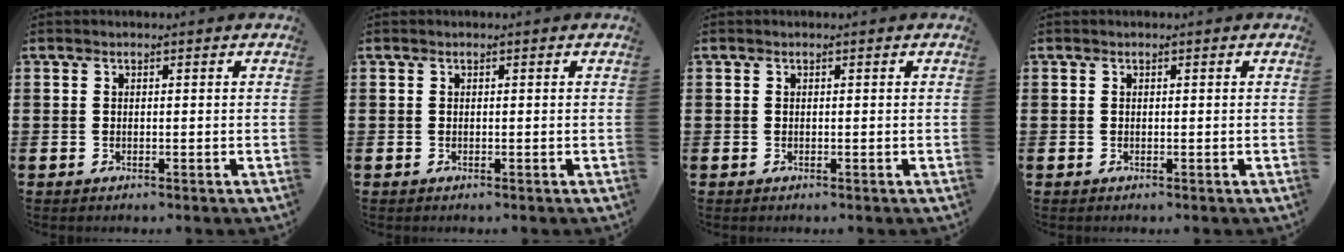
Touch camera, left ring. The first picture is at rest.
{"total": 0.0}
{"total": 0.0}
{"total": 0.0}